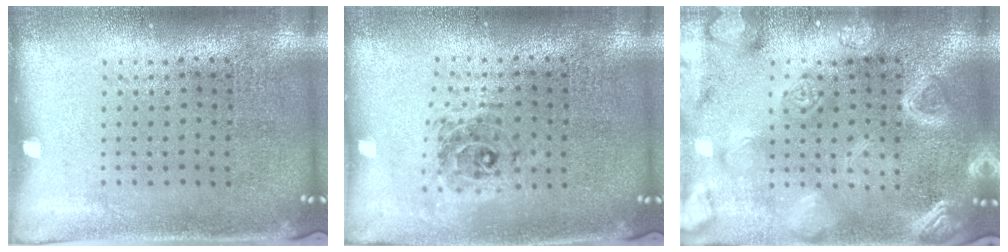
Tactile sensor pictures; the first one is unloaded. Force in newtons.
{"total": 0.7, "press": 0.7, "slide": 0.1}
{"total": 5.8, "press": 5.7, "slide": 0.7}